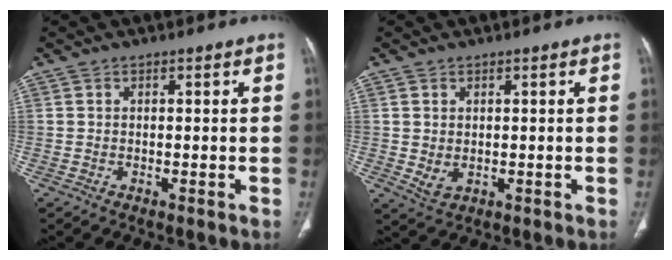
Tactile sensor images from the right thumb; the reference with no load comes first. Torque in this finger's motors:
{"motor_torque": [-0.36, 0.26, -0.02, 0.80, 0.00]}